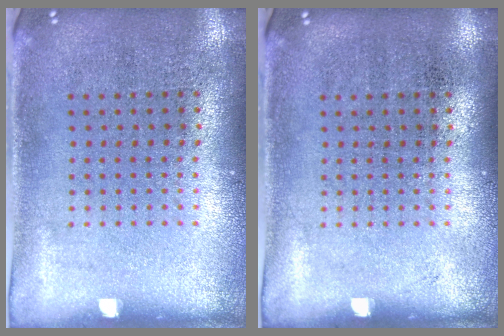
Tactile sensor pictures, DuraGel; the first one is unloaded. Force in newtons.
{"total": 0.0}